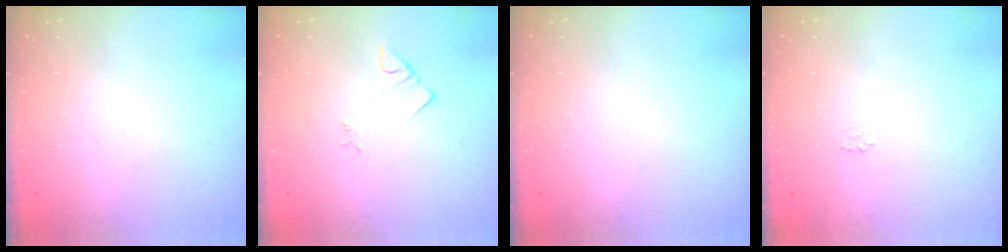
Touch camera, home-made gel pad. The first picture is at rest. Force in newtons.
{"total": 2.3, "press": 2.3, "slide": 0.3}
{"total": 0.0}
{"total": 1.7, "press": 1.7, "slide": 0.3}